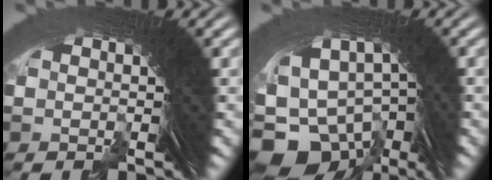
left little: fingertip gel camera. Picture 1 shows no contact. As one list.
[{"total": 10.2, "force": [0.0, 7.0, 7.3], "torque": [-0.112, 0.004, -0.002]}]